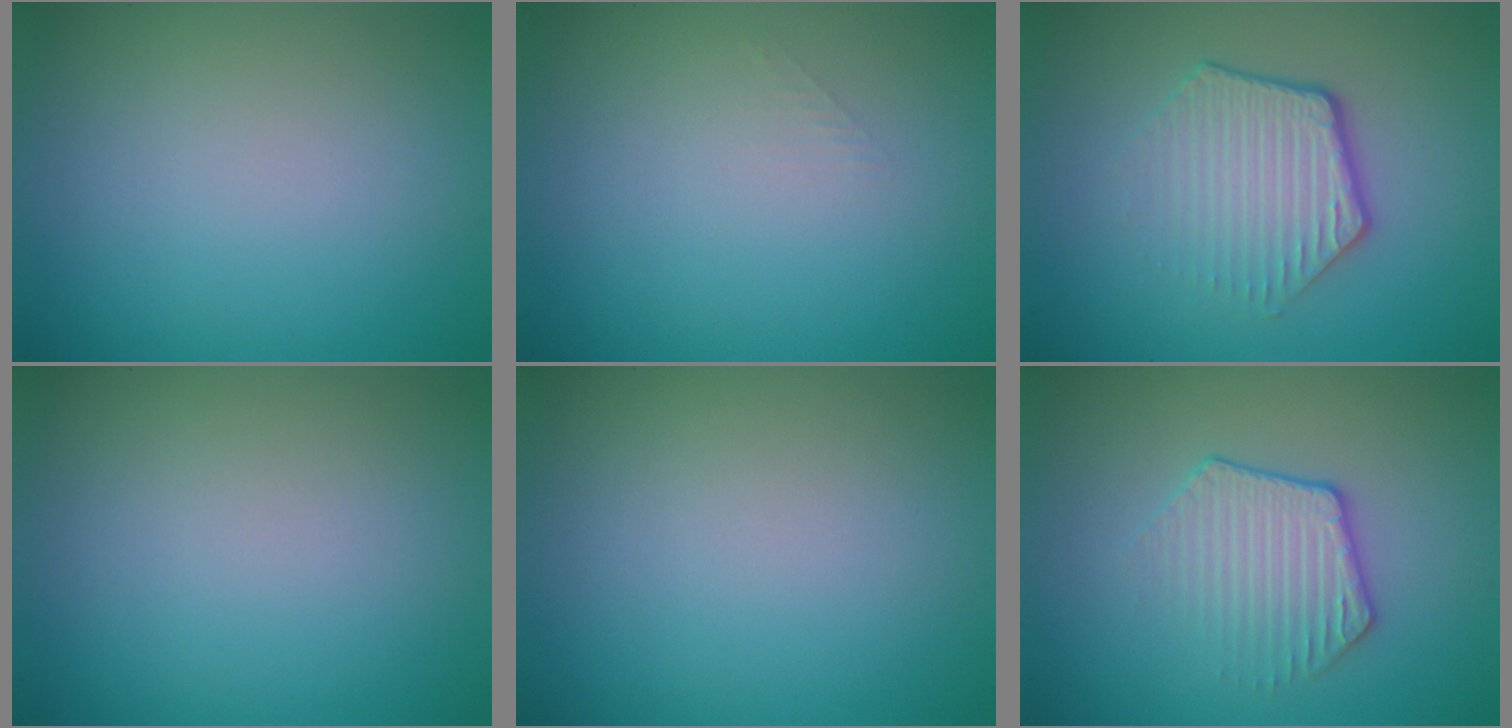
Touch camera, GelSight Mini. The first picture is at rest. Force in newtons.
{"total": 0.6, "press": 0.6, "slide": 0.0}
{"total": 4.3, "press": 3.1, "slide": 2.9}
{"total": 0.0}
{"total": 0.0}
{"total": 2.7, "press": 2.2, "slide": 1.6}